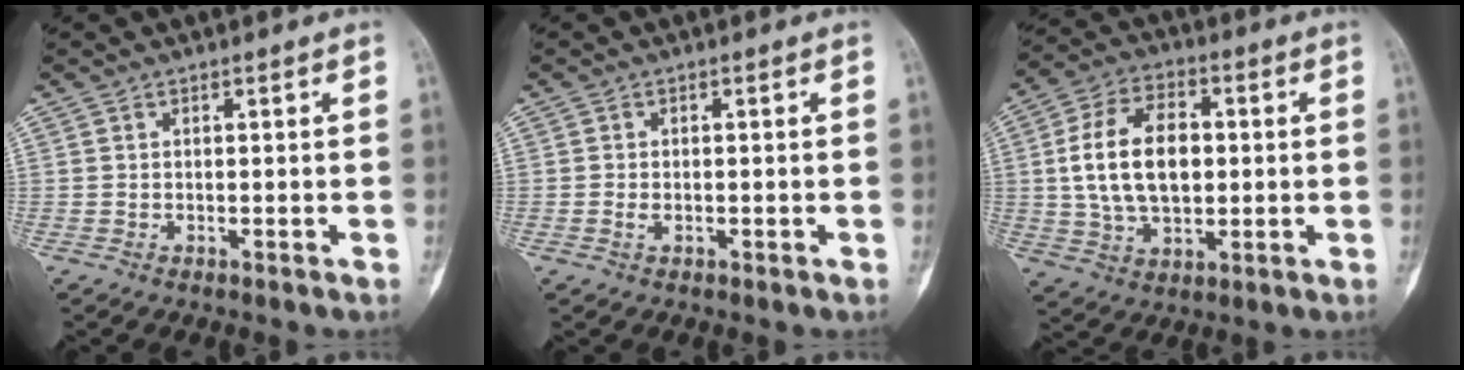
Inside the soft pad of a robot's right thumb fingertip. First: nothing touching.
{"total": 1.2, "force": [-0.4, 0.9, 0.8], "torque": [-0.016, 0.003, -0.009]}
{"total": 14.9, "force": [1.2, 9.1, 11.7], "torque": [-0.195, 0.007, 0.020]}